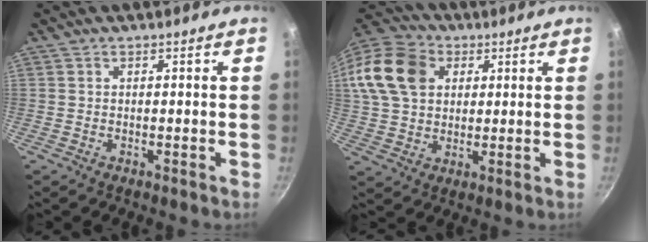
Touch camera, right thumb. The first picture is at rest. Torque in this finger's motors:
{"motor_torque": [0.10, 0.36, 0.38, -0.32, 0.19]}